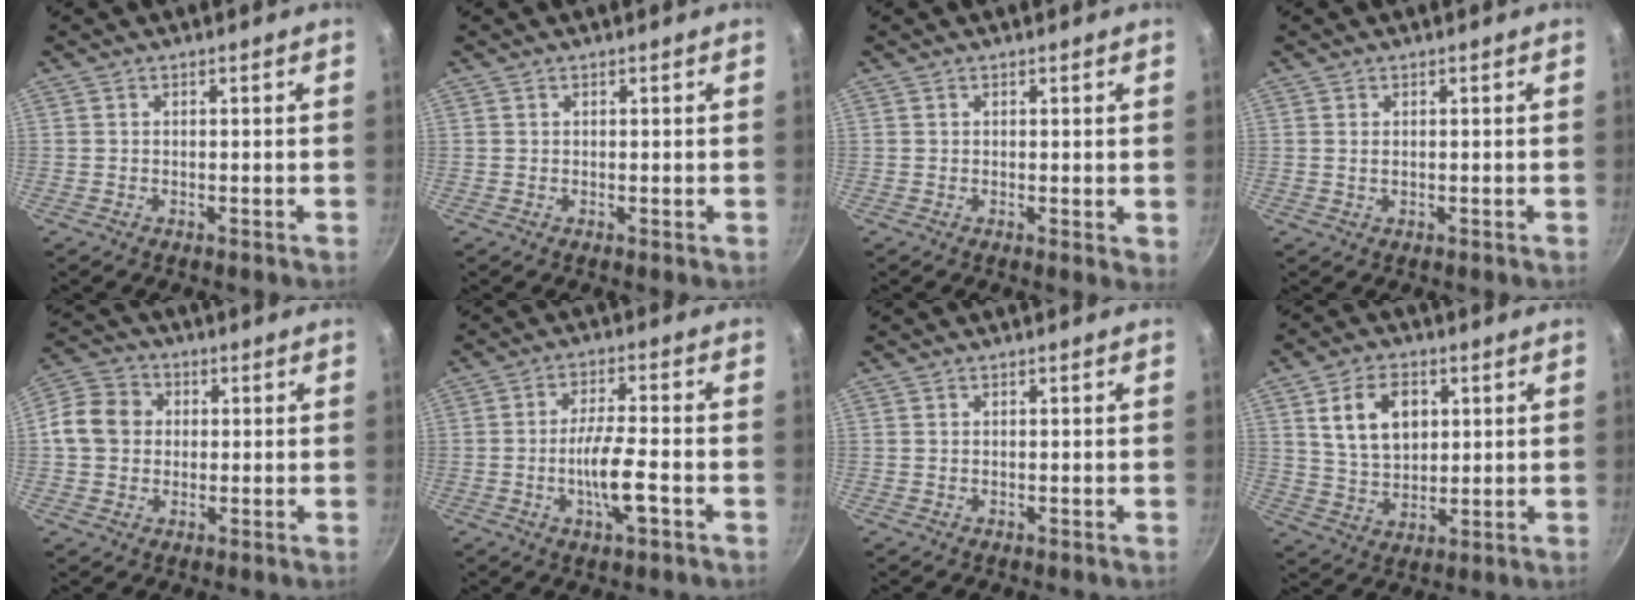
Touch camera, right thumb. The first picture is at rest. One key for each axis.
{"total": 0.0}
{"total": 1.4, "fx": 0.5, "fy": 0.6, "fz": 1.2, "tx": -0.014, "ty": -0.005, "tz": 0.005}
{"total": 1.1, "fx": 0.2, "fy": 0.7, "fz": 0.9, "tx": -0.017, "ty": 0.001, "tz": 0.002}
{"total": 8.8, "fx": 0.6, "fy": 7.6, "fz": 4.4, "tx": -0.057, "ty": 0.016, "tz": -0.009}
{"total": 8.3, "fx": -2.7, "fy": 1.8, "fz": 7.7, "tx": -0.137, "ty": 0.015, "tz": -0.052}
{"total": 0.0}
{"total": 11.2, "fx": 3.4, "fy": 7.5, "fz": 7.6, "tx": -0.112, "ty": -0.011, "tz": 0.066}